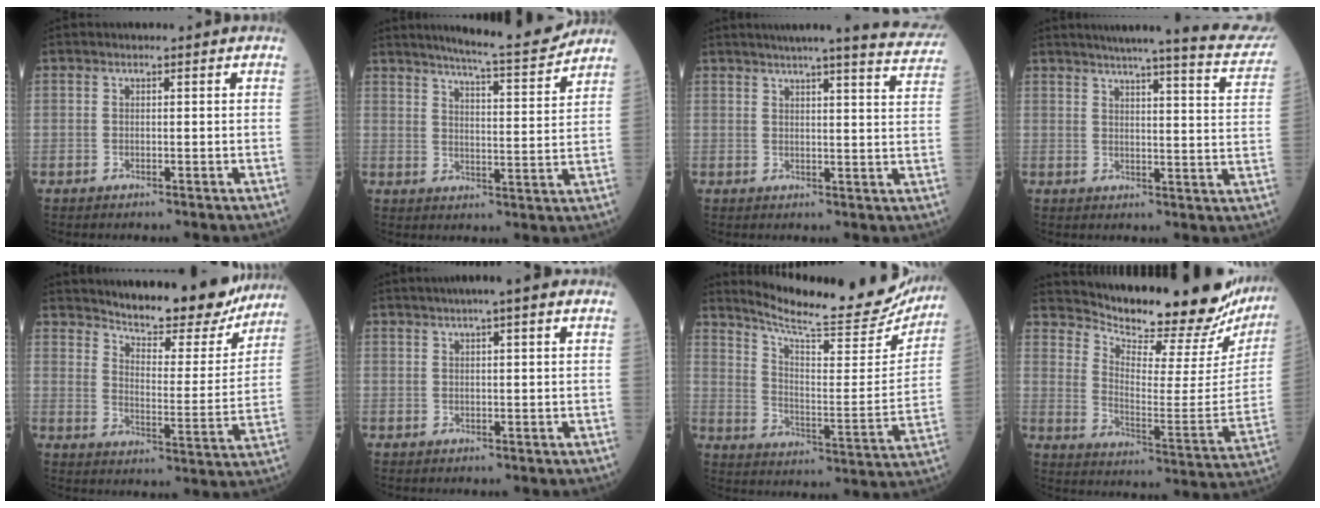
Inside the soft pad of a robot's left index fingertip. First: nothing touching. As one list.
[{"total": 12.4, "force": [11.4, -0.1, 4.8], "torque": [-0.074, -0.012, 0.155]}, {"total": 15.2, "force": [13.9, 0.0, 6.1], "torque": [-0.078, -0.037, 0.151]}, {"total": 19.0, "force": [17.0, 0.3, 8.4], "torque": [-0.108, -0.045, 0.192]}, {"total": 17.5, "force": [16.0, 3.3, 6.3], "torque": [-0.084, -0.029, 0.211]}, {"total": 5.6, "force": [3.5, 0.4, 4.3], "torque": [-0.064, 0.028, 0.051]}, {"total": 22.8, "force": [21.3, 2.7, 7.6], "torque": [-0.122, -0.063, 0.282]}, {"total": 24.7, "force": [23.3, 4.3, 7.1], "torque": [-0.115, -0.093, 0.303]}]